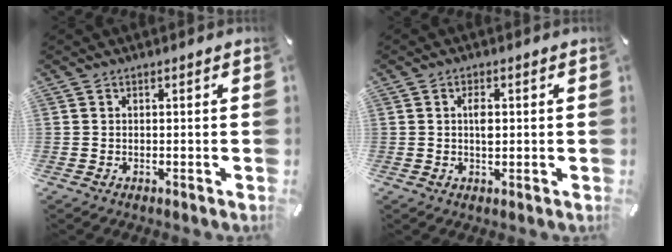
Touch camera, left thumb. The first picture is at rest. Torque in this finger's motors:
{"motor_torque": [0.86, 0.79, 0.65, -0.16, 0.04]}